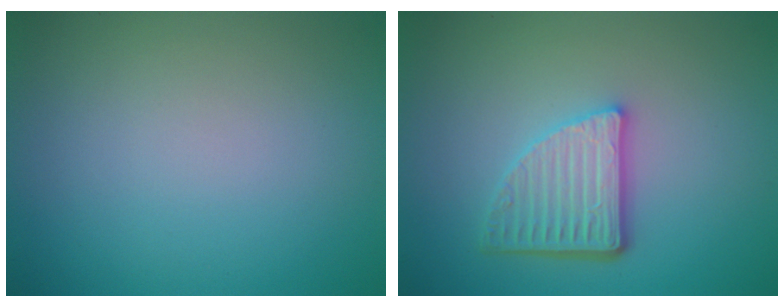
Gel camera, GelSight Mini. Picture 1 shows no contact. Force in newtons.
{"total": 4.6, "press": 3.5, "slide": 2.9}